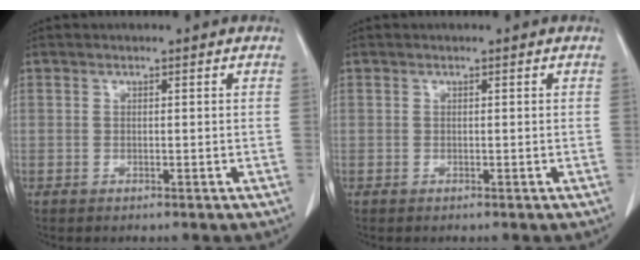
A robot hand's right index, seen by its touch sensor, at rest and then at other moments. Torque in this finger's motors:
{"motor_torque": [0.00, 0.06, -0.01, 0.01]}